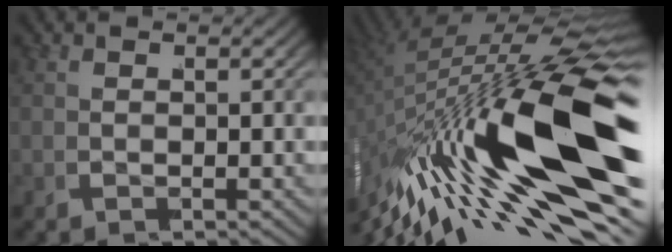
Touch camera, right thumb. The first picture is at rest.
{"total": 17.1, "force": [-2.1, 7.7, 15.1], "torque": [-0.273, -0.016, -0.028]}